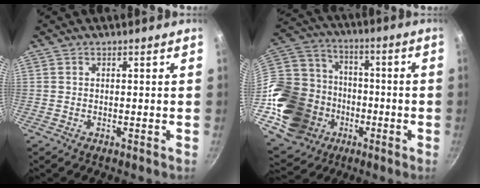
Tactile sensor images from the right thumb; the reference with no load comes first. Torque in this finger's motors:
{"motor_torque": [2.49, 2.51, 0.96, -0.80, 0.13]}